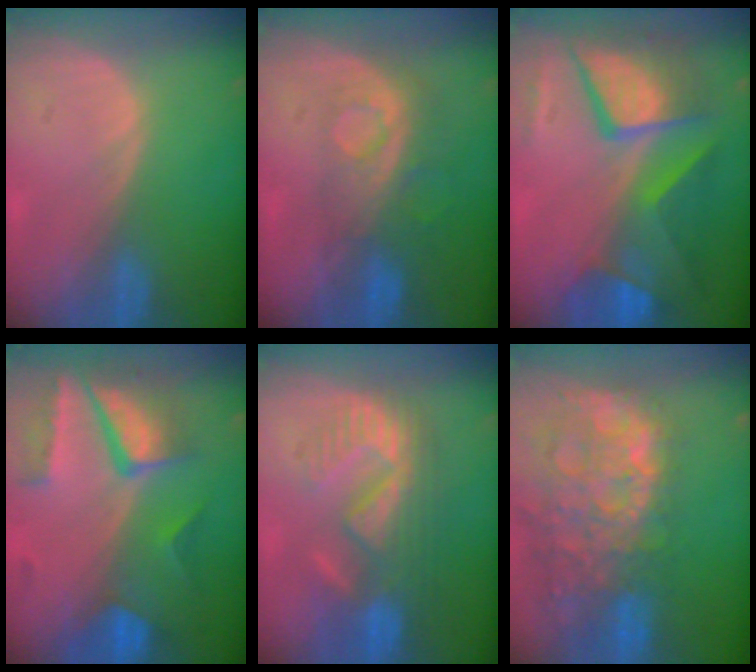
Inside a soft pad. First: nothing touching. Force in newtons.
{"total": 8.4, "press": 7.1, "slide": 4.4}
{"total": 11.7, "press": 11.7, "slide": 1.2}
{"total": 10.1, "press": 8.5, "slide": 5.5}
{"total": 9.7, "press": 9.3, "slide": 3.0}
{"total": 14.8, "press": 12.1, "slide": 8.6}